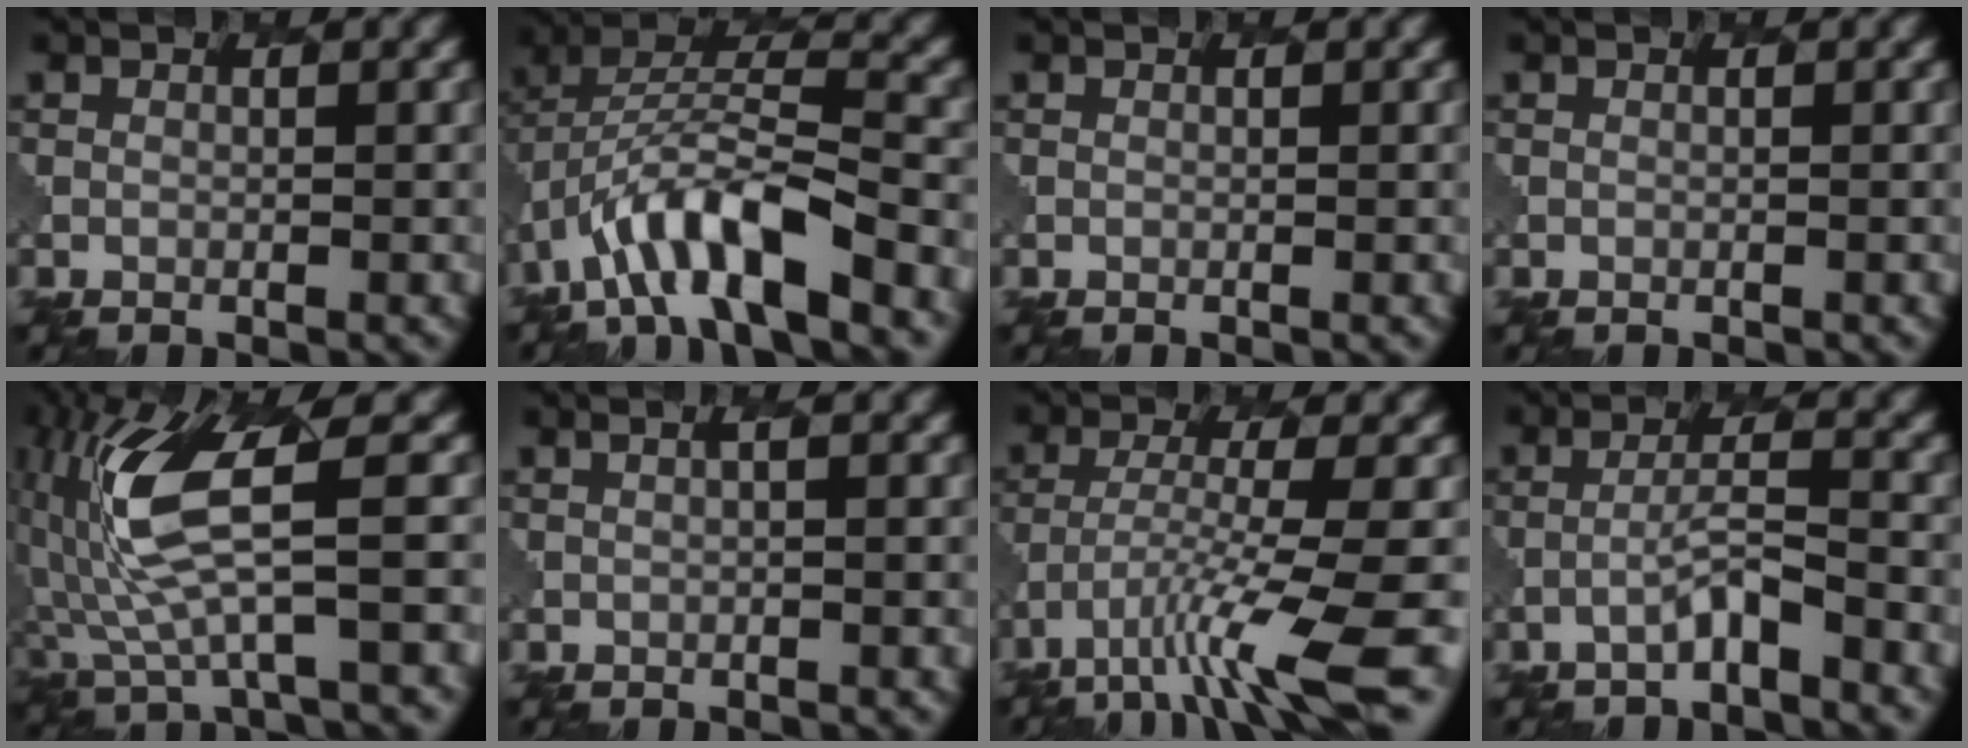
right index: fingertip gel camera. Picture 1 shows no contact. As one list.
[{"total": 9.1, "force": [-4.9, 2.9, 7.1], "torque": [-0.121, 0.014, -0.088]}, {"total": 0.0}, {"total": 0.0}, {"total": 7.9, "force": [0.9, 2.0, 7.7], "torque": [-0.171, -0.002, 0.026]}, {"total": 1.2, "force": [0.5, 0.3, 1.1], "torque": [-0.012, 0.002, 0.007]}, {"total": 7.4, "force": [-3.8, 0.9, 6.2], "torque": [-0.111, -0.008, -0.068]}, {"total": 2.2, "force": [-1.2, 0.1, 1.8], "torque": [-0.035, 0.013, -0.025]}]